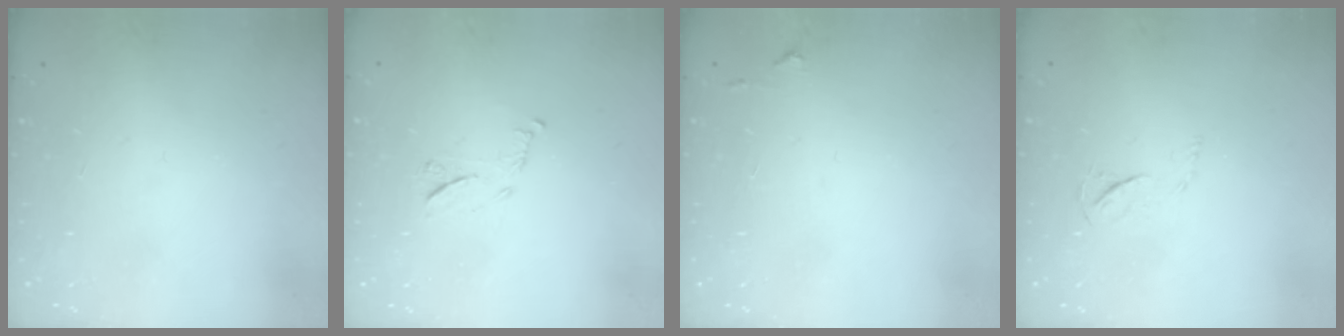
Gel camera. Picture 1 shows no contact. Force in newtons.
{"total": 7.5, "press": 7.4, "slide": 0.3}
{"total": 4.3, "press": 4.2, "slide": 0.7}
{"total": 3.9, "press": 3.8, "slide": 0.4}